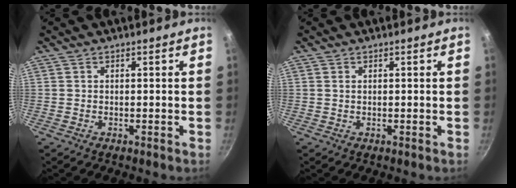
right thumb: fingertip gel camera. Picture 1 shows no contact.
{"total": 0.7, "force": [0.2, 0.4, 0.5], "torque": [-0.009, 0.001, 0.004]}